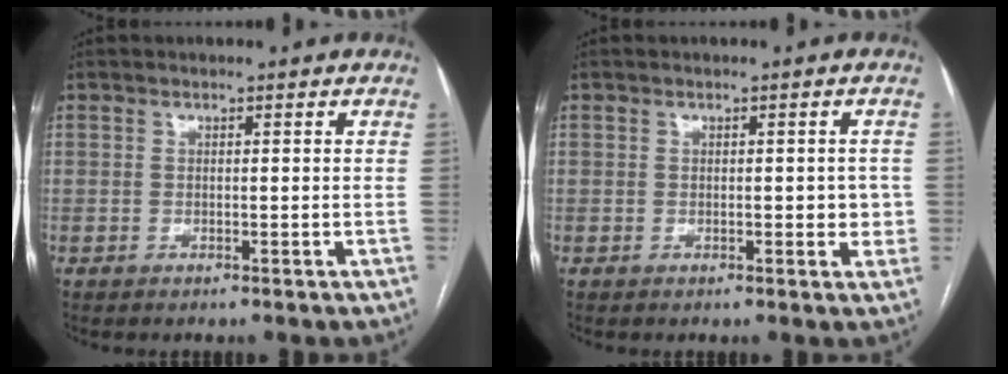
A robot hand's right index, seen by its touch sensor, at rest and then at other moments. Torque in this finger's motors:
{"motor_torque": [0.27, -0.08, 0.02, 0.01]}